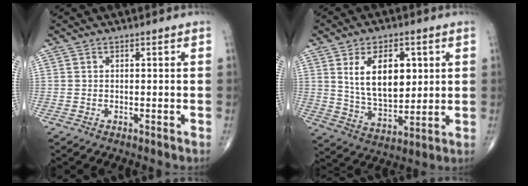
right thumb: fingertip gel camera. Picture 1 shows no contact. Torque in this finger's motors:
{"motor_torque": [-0.79, 1.50, 1.03, 1.05, 0.39]}